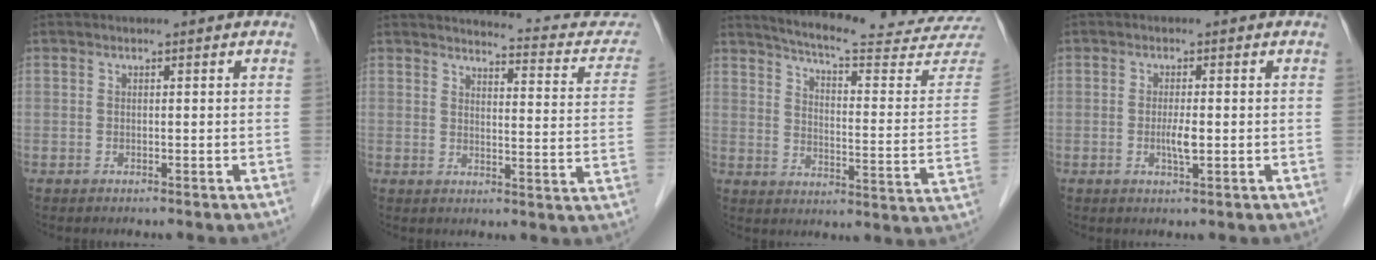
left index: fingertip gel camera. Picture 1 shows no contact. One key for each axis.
{"total": 13.2, "fx": 12.7, "fy": 2.1, "fz": 2.7, "tx": -0.008, "ty": -0.052, "tz": 0.122}
{"total": 22.9, "fx": 21.6, "fy": 0.2, "fz": 7.4, "tx": -0.112, "ty": -0.098, "tz": 0.265}
{"total": 2.4, "fx": -0.5, "fy": 0.3, "fz": 2.3, "tx": -0.047, "ty": -0.006, "tz": -0.008}